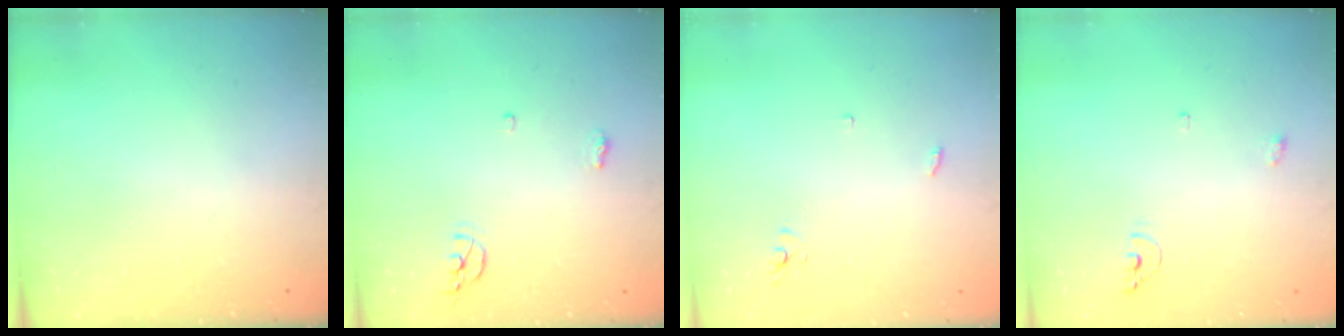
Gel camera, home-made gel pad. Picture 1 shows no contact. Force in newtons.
{"total": 7.2, "press": 5.3, "slide": 4.9}
{"total": 2.5, "press": 2.5, "slide": 0.1}
{"total": 5.7, "press": 5.6, "slide": 1.2}